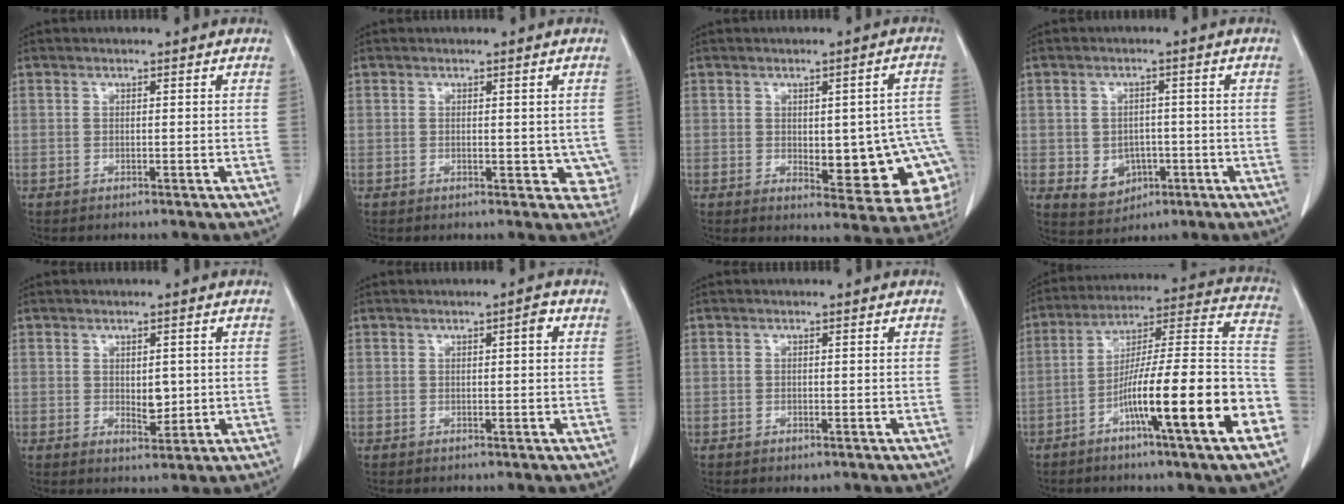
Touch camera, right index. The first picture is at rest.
{"total": 3.6, "force": [0.0, 2.2, 2.8], "torque": [-0.010, -0.003, 0.002]}
{"total": 15.1, "force": [-2.6, 6.0, 13.6], "torque": [-0.105, 0.024, -0.010]}
{"total": 5.5, "force": [-1.3, 4.7, 2.6], "torque": [-0.036, 0.005, -0.006]}
{"total": 3.2, "force": [0.2, 1.6, 2.7], "torque": [-0.041, -0.007, 0.010]}
{"total": 1.5, "force": [0.5, 0.3, 1.4], "torque": [-0.018, 0.004, 0.005]}
{"total": 0.8, "force": [-0.4, 0.5, 0.4], "torque": [-0.004, 0.001, -0.002]}
{"total": 21.1, "force": [-8.6, 0.5, 19.3], "torque": [-0.253, 0.005, -0.140]}